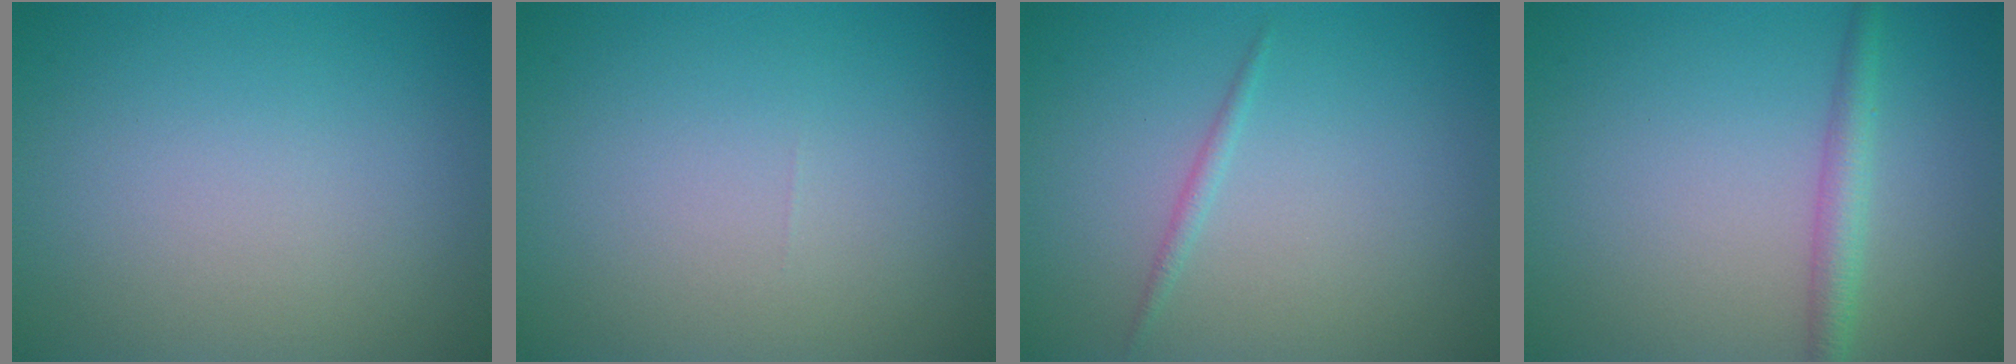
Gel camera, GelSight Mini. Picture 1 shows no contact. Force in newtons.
{"total": 0.0}
{"total": 0.8, "press": 0.8, "slide": 0.0}
{"total": 2.3, "press": 2.3, "slide": 0.1}